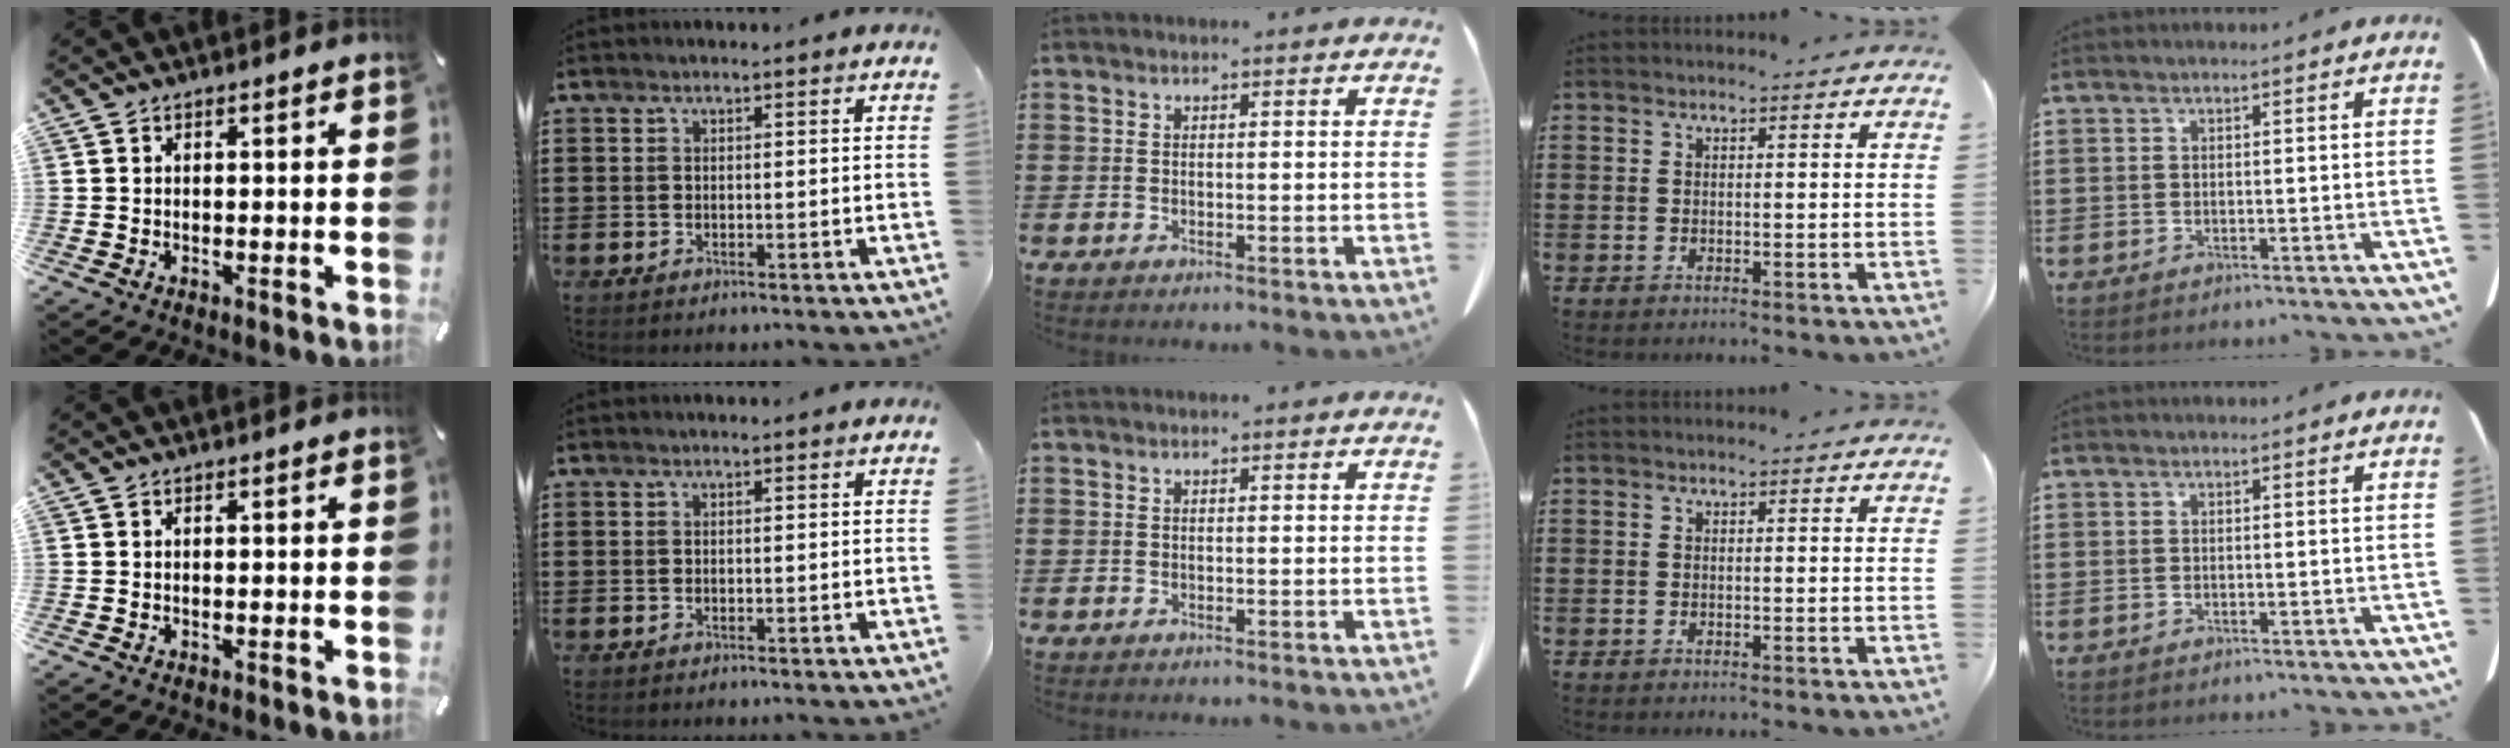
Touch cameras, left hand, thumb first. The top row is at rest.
{}